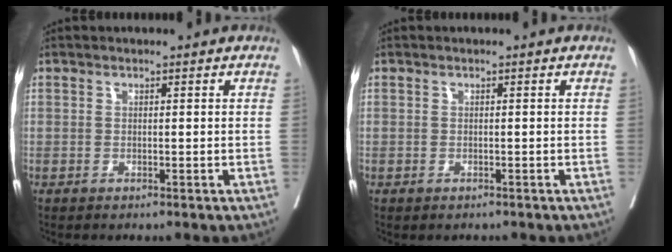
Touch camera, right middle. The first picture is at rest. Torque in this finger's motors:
{"motor_torque": [0.23, -0.16, 0.00, 0.00]}